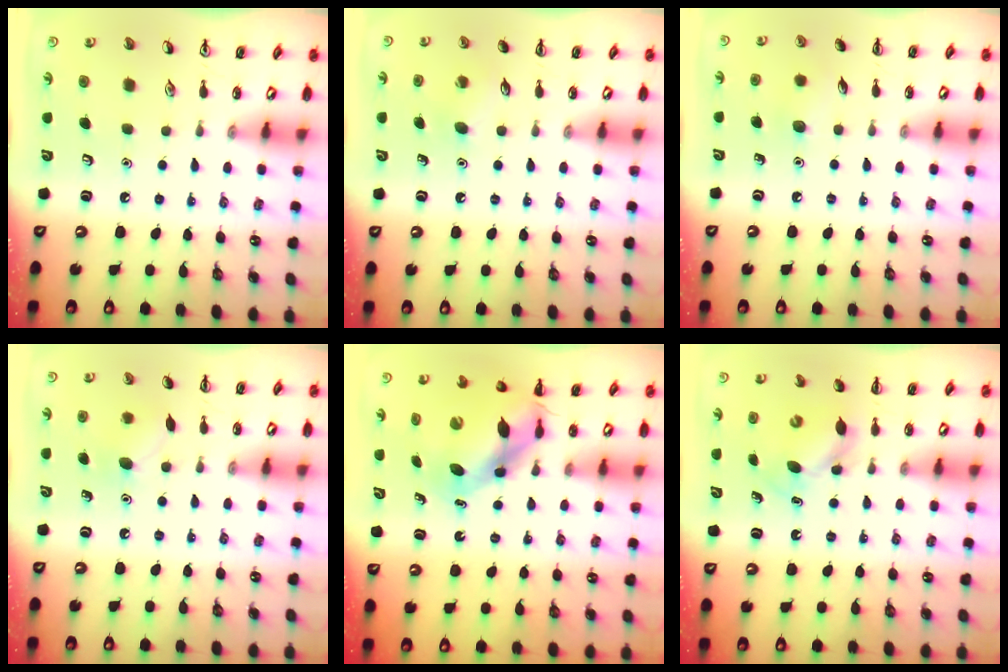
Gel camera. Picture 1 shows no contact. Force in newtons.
{"total": 6.4, "press": 6.1, "slide": 1.9}
{"total": 4.9, "press": 4.8, "slide": 1.3}
{"total": 5.6, "press": 5.3, "slide": 1.6}
{"total": 6.9, "press": 6.9, "slide": 0.6}
{"total": 4.4, "press": 4.3, "slide": 0.8}